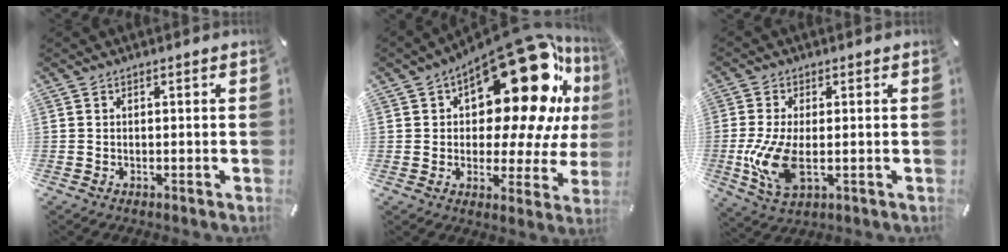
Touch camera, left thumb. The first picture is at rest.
{"total": 27.8, "force": [12.7, 12.6, 21.2], "torque": [-0.296, -0.101, 0.210]}
{"total": 10.7, "force": [-1.1, 5.1, 9.3], "torque": [-0.220, -0.024, -0.017]}